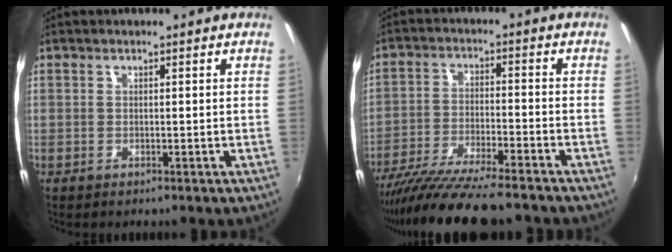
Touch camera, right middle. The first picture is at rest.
{"total": 15.6, "force": [-13.3, 1.2, 8.0], "torque": [-0.164, -0.040, -0.226]}